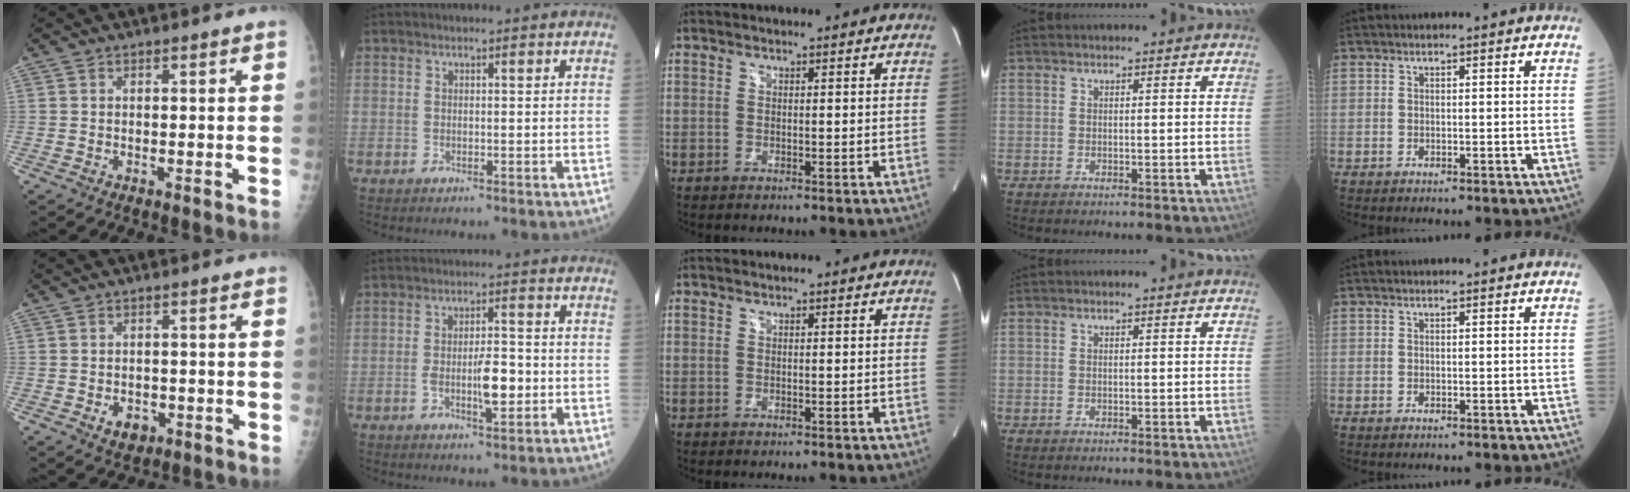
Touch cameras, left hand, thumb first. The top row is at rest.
{"thumb": {"total": 3.6, "force": [-1.3, 2.7, 1.9], "torque": [-0.018, 0.003, -0.011]}, "index": {"total": 5.8, "force": [-1.5, 1.5, 5.3], "torque": [-0.092, -0.003, -0.026]}}